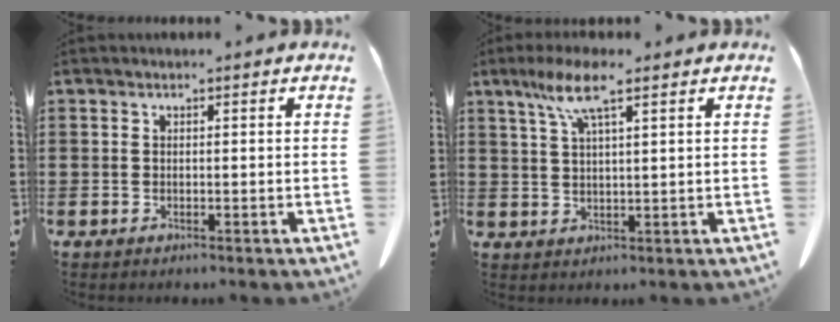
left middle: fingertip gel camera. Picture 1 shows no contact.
{"total": 6.8, "force": [4.0, 0.8, 5.4], "torque": [-0.114, 0.002, 0.070]}